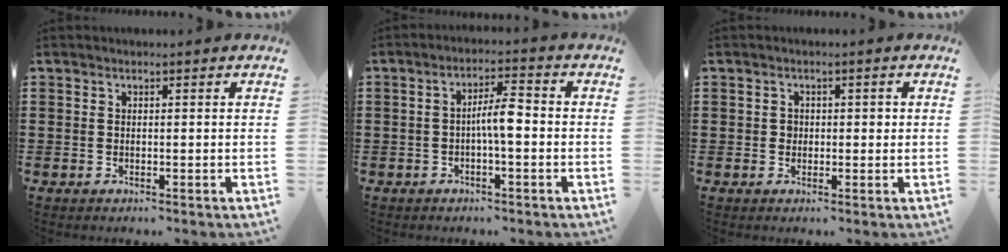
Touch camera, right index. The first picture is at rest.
{"total": 4.7, "force": [-0.6, 1.1, 4.5], "torque": [-0.088, 0.007, -0.016]}
{"total": 1.5, "force": [0.1, 1.3, 0.8], "torque": [-0.011, 0.004, -0.001]}